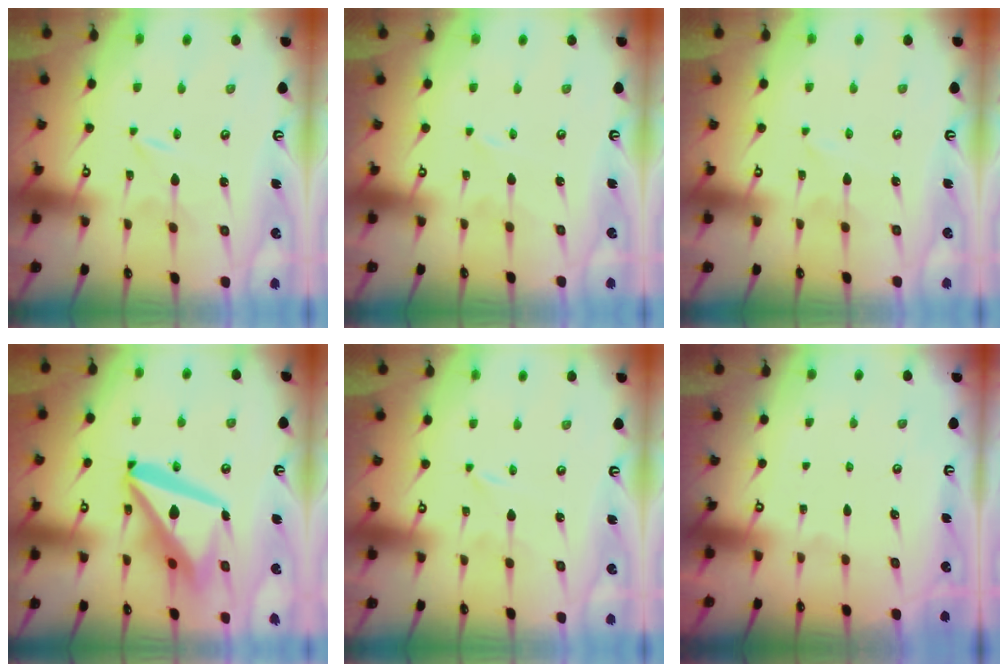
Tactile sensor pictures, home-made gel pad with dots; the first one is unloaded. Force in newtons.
{"total": 0.6, "press": 0.6, "slide": 0.1}
{"total": 1.6, "press": 1.6, "slide": 0.1}
{"total": 17.8, "press": 17.6, "slide": 2.3}
{"total": 0.0}
{"total": 0.0}